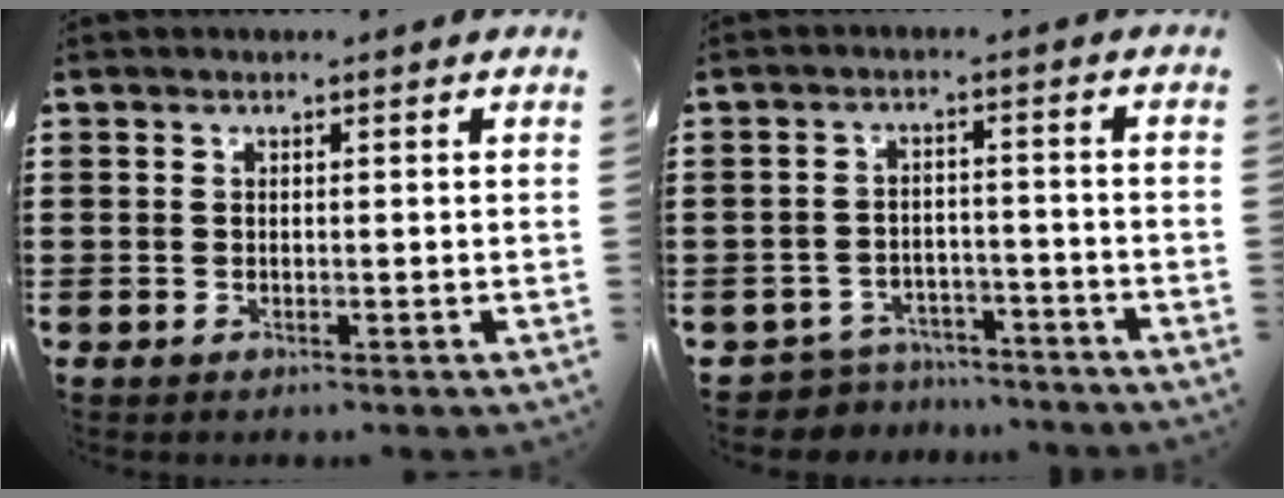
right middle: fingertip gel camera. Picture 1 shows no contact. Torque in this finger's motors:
{"motor_torque": [-0.14, 0.12, -0.07, -0.03]}